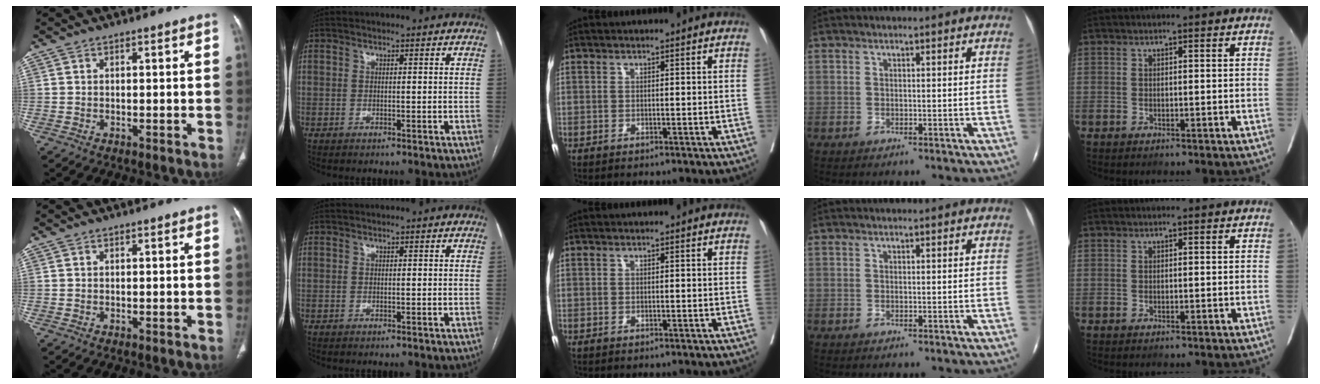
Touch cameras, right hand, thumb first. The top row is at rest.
{}